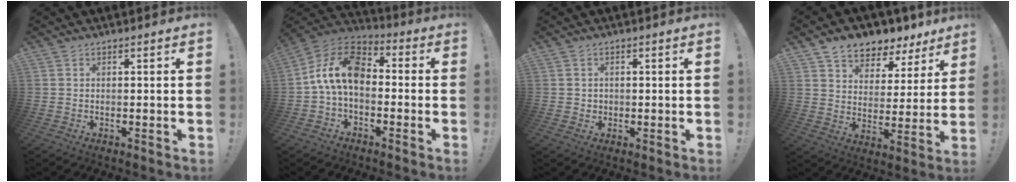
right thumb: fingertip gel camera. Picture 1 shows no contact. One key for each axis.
{"total": 13.9, "fx": 0.1, "fy": 8.7, "fz": 10.9, "tx": -0.204, "ty": 0.022, "tz": 0.004}
{"total": 1.5, "fx": 0.5, "fy": 1.4, "fz": 0.3, "tx": 0.001, "ty": -0.003, "tz": 0.008}
{"total": 7.8, "fx": 6.2, "fy": 4.3, "fz": 1.7, "tx": -0.024, "ty": -0.058, "tz": 0.116}